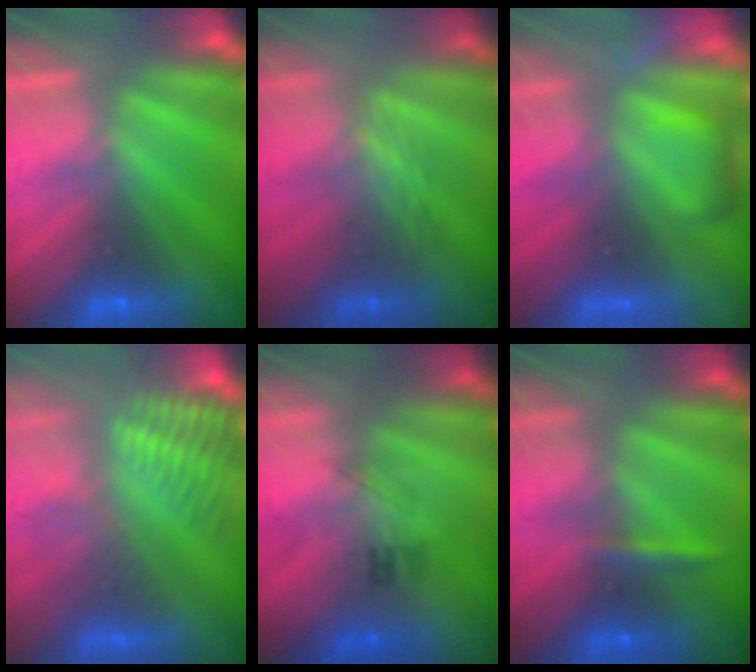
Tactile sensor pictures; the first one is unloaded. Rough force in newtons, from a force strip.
{"total": 2.4}
{"total": 7.4}
{"total": 3.8}
{"total": 2.3}
{"total": 2.4}